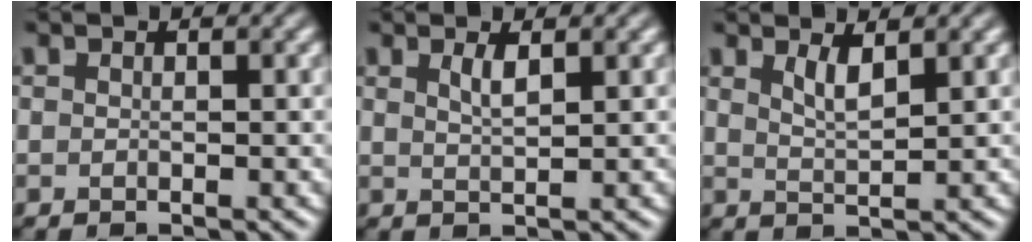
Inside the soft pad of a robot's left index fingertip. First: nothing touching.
{"total": 1.6, "force": [0.9, 0.4, 1.3], "torque": [-0.022, 0.001, 0.015]}
{"total": 2.1, "force": [1.3, 0.5, 1.5], "torque": [-0.028, -0.005, 0.025]}